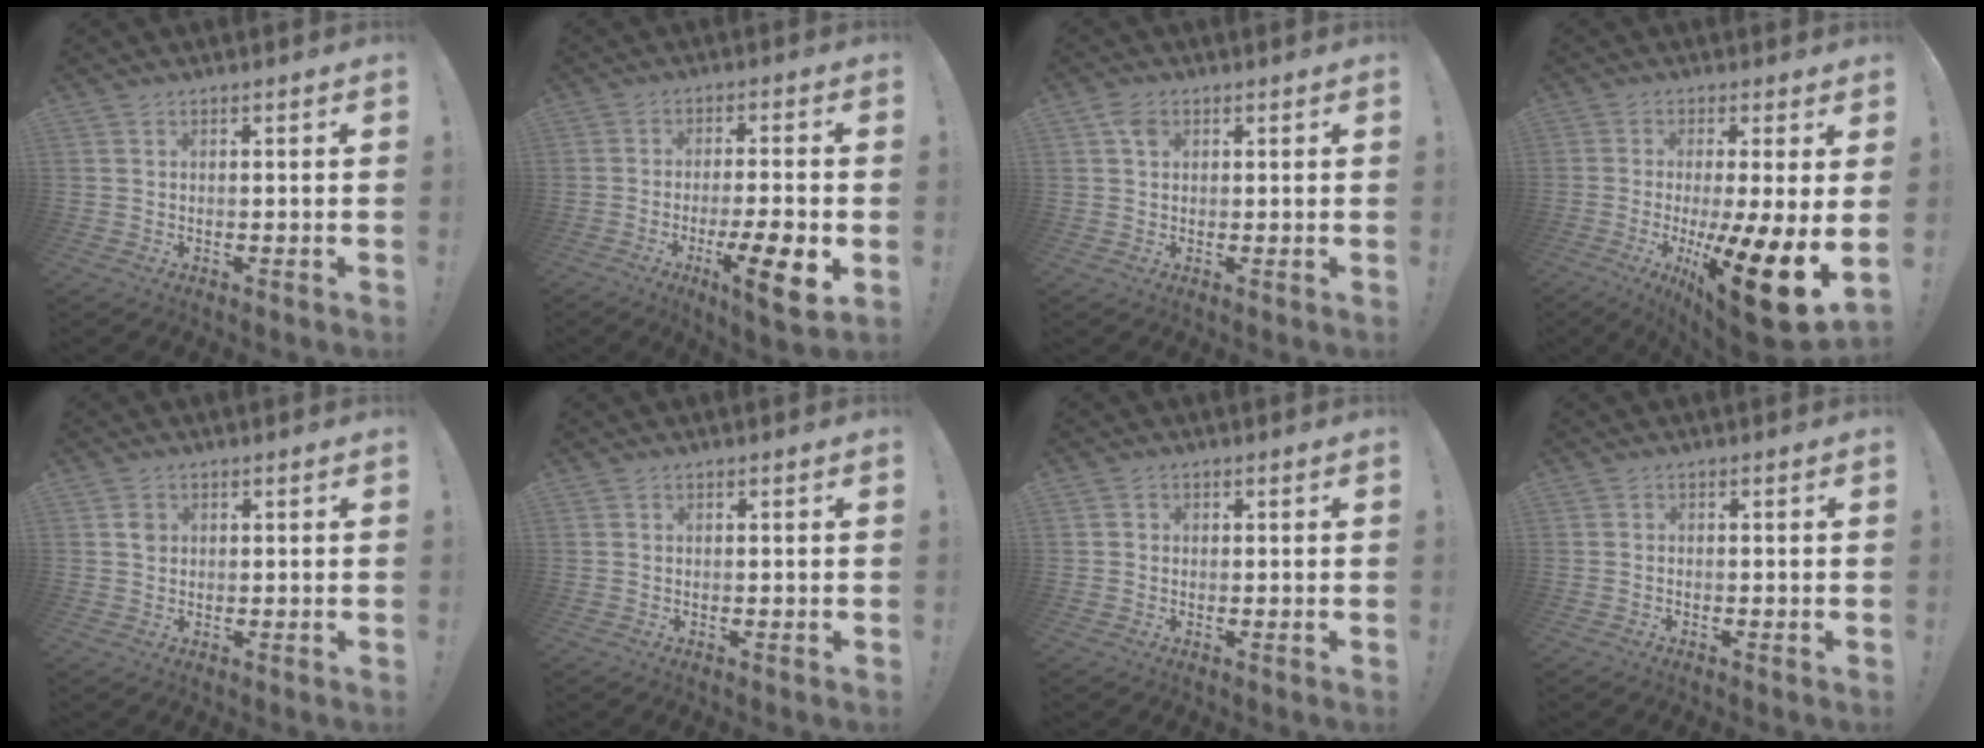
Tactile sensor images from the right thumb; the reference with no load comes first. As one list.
[{"total": 12.3, "force": [-4.8, 2.0, 11.2], "torque": [-0.153, 0.007, -0.072]}, {"total": 3.2, "force": [1.4, 2.2, 1.9], "torque": [-0.035, 0.003, 0.027]}, {"total": 17.0, "force": [-4.3, 2.6, 16.2], "torque": [-0.243, -0.002, -0.061]}, {"total": 2.0, "force": [0.5, 1.8, 0.7], "torque": [0.011, -0.007, 0.005]}, {"total": 0.0}, {"total": 1.2, "force": [0.0, 1.1, 0.3], "torque": [0.004, 0.001, -0.003]}, {"total": 0.6, "force": [-0.6, 0.2, 0.1], "torque": [-0.009, 0.003, -0.008]}]